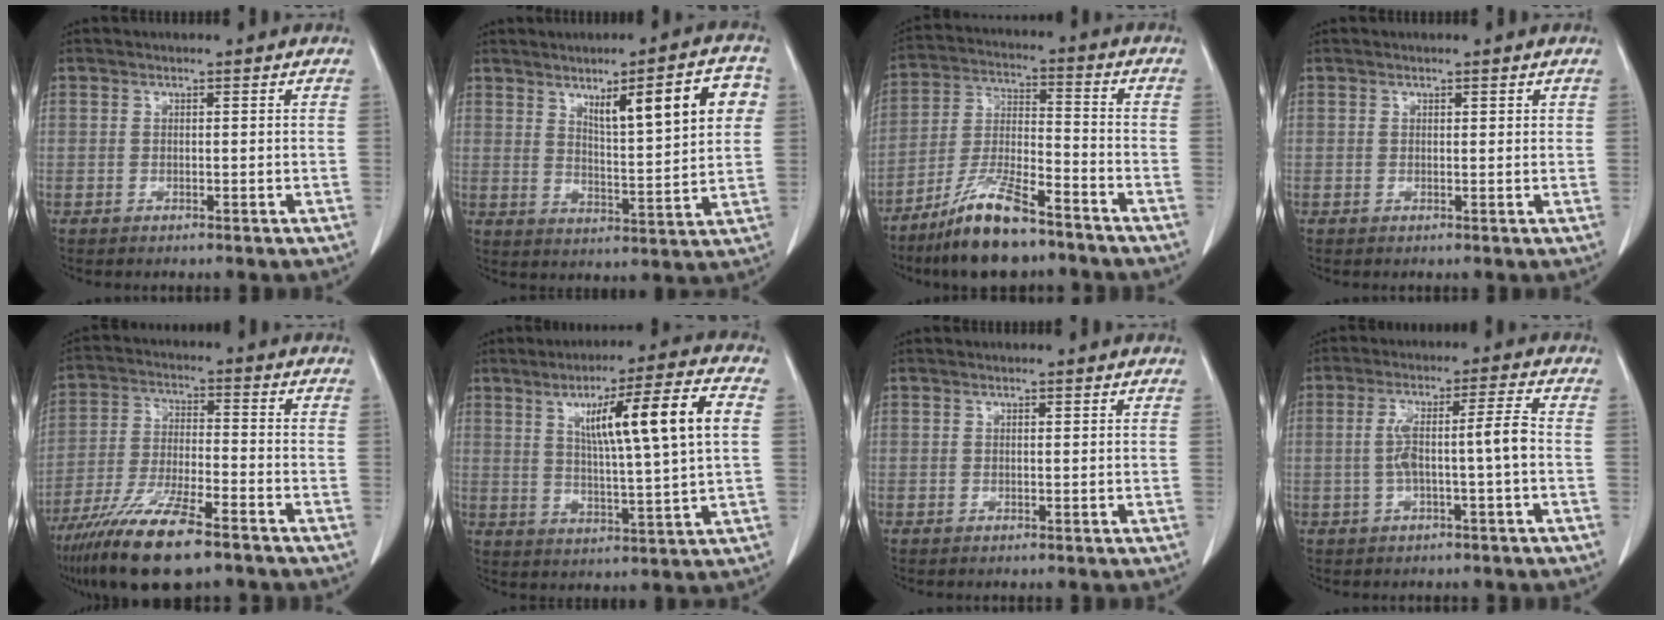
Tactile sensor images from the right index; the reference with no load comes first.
{"total": 12.0, "force": [4.7, 1.8, 10.8], "torque": [-0.158, 0.009, 0.073]}
{"total": 12.7, "force": [-9.4, 2.5, 8.2], "torque": [-0.166, -0.016, -0.172]}
{"total": 0.8, "force": [0.5, 0.3, 0.5], "torque": [-0.006, -0.001, 0.006]}
{"total": 14.0, "force": [-9.7, 2.3, 9.7], "torque": [-0.194, -0.035, -0.175]}
{"total": 14.4, "force": [3.7, 0.1, 13.9], "torque": [-0.221, 0.014, 0.060]}
{"total": 0.0}
{"total": 6.8, "force": [-0.9, 0.0, 6.7], "torque": [-0.130, 0.024, -0.011]}